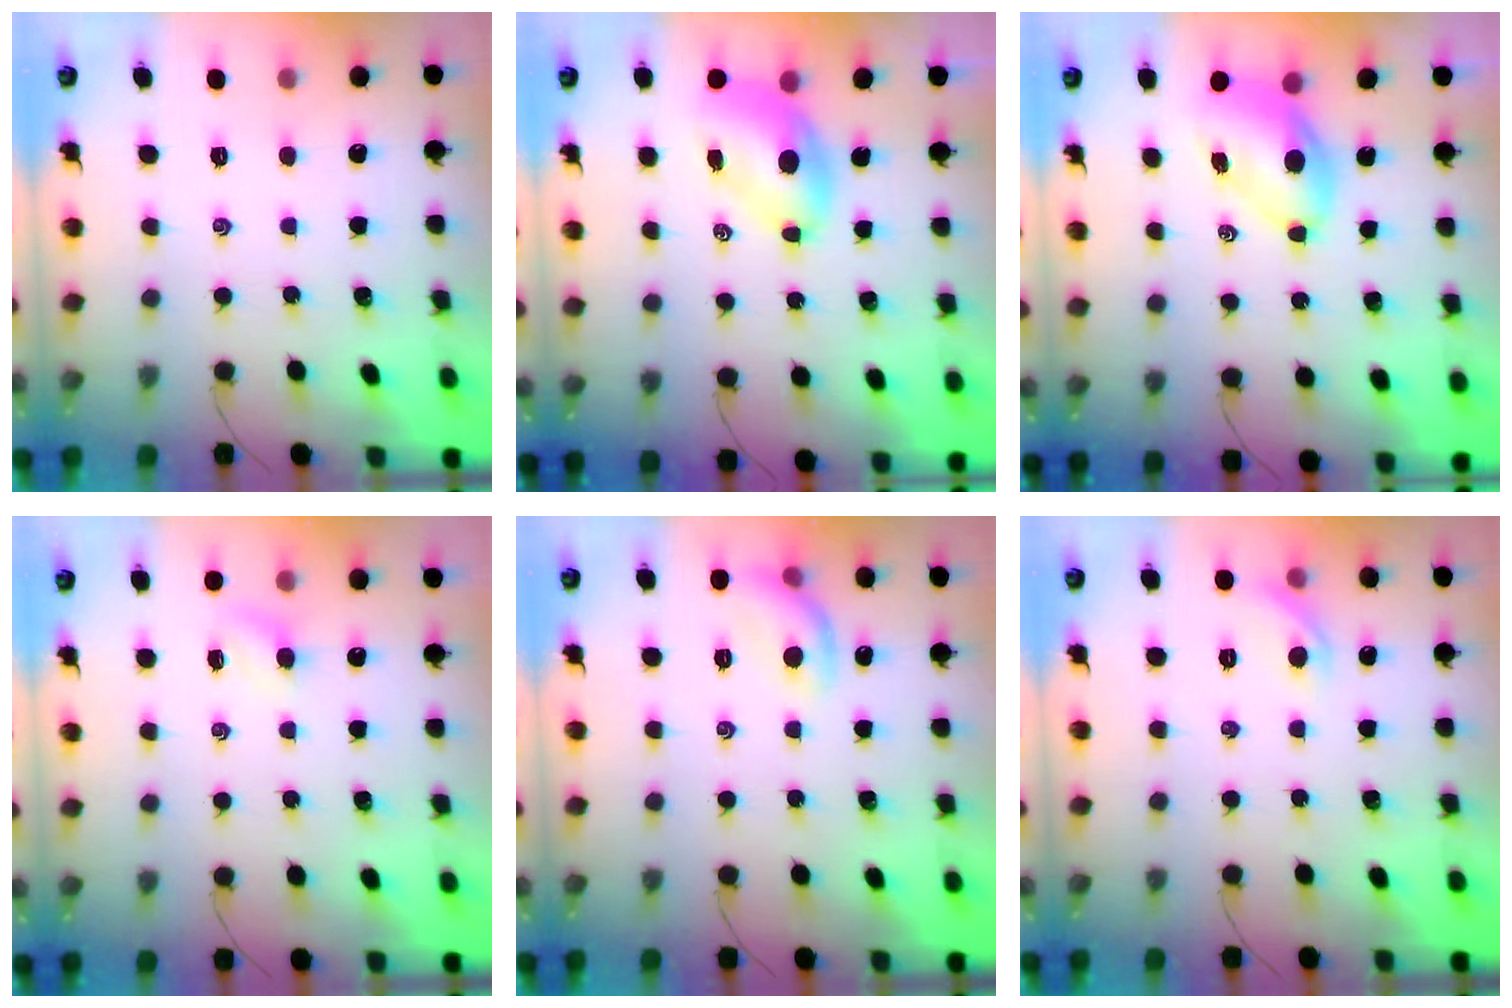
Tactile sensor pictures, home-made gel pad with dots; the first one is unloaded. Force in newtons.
{"total": 7.1, "press": 6.9, "slide": 1.6}
{"total": 7.4, "press": 7.4, "slide": 1.0}
{"total": 3.7, "press": 3.4, "slide": 1.3}
{"total": 9.4, "press": 9.4, "slide": 0.2}
{"total": 7.0, "press": 6.9, "slide": 1.2}